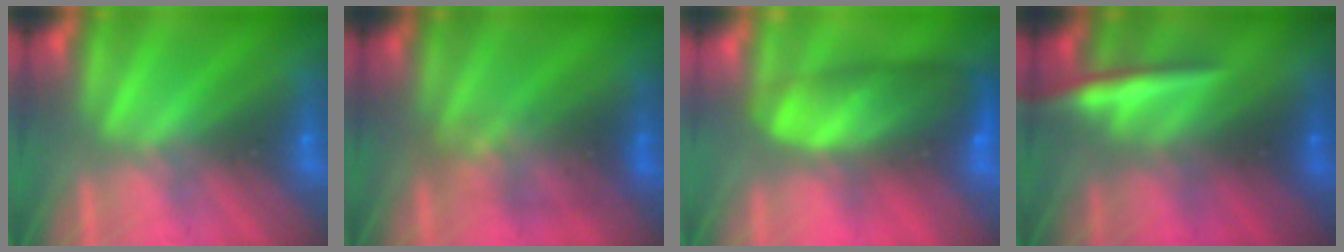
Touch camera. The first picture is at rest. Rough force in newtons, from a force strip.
{"total": 2.3}
{"total": 7.6}
{"total": 3.0}